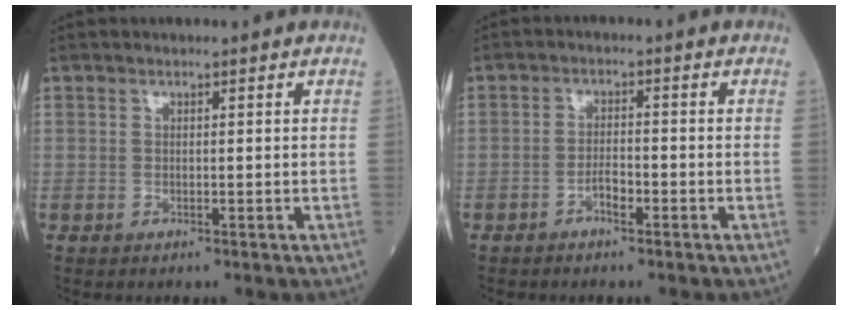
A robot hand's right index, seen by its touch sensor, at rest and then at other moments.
{"total": 2.3, "force": [-1.4, 0.6, 1.7], "torque": [-0.027, 0.004, -0.027]}